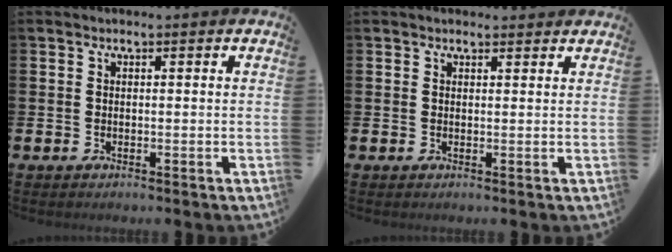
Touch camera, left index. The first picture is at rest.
{"total": 1.2, "force": [1.1, 0.5, 0.1], "torque": [0.015, -0.003, 0.015]}